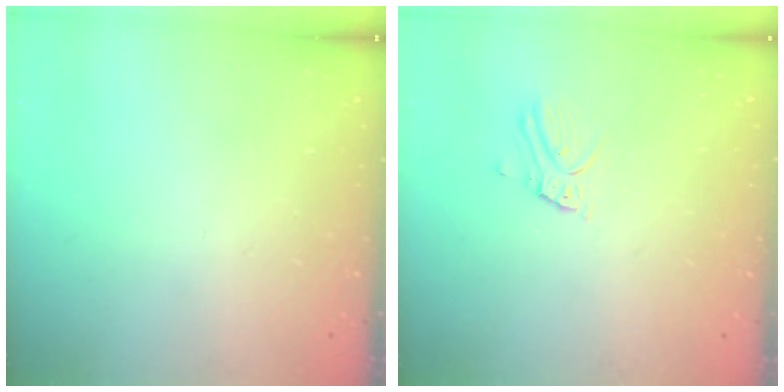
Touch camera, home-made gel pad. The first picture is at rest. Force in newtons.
{"total": 4.3, "press": 4.2, "slide": 0.4}